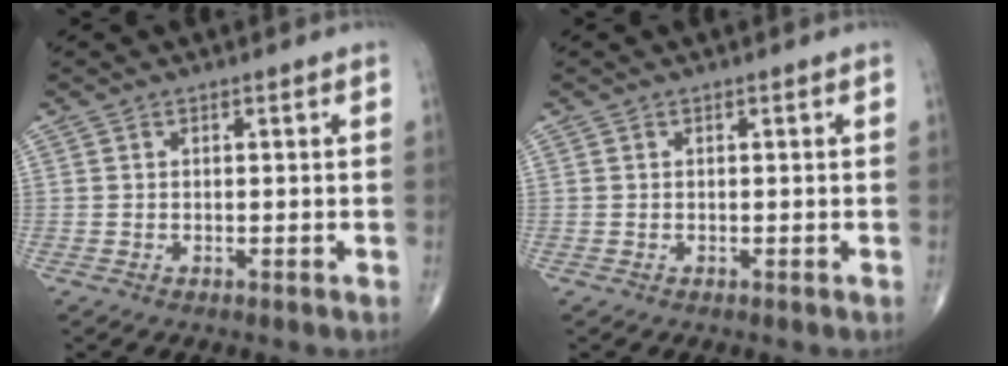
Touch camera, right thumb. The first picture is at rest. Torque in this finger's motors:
{"motor_torque": [-0.02, 0.02, -0.02, -0.02, 0.01]}